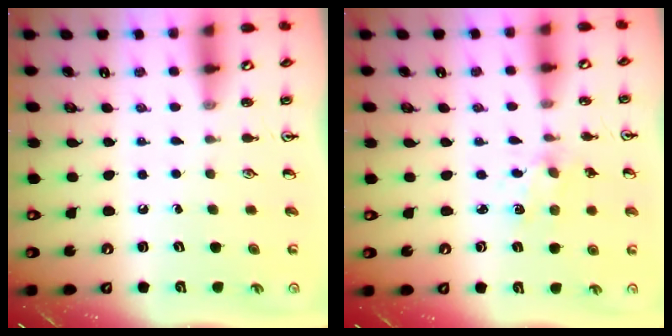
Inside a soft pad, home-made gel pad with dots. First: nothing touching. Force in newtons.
{"total": 1.6, "press": 1.6, "slide": 0.5}